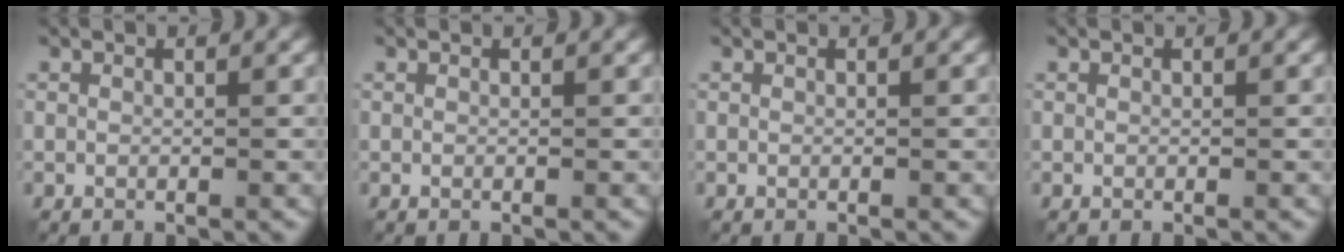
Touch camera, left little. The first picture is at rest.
{"total": 0.0}
{"total": 0.0}
{"total": 0.0}